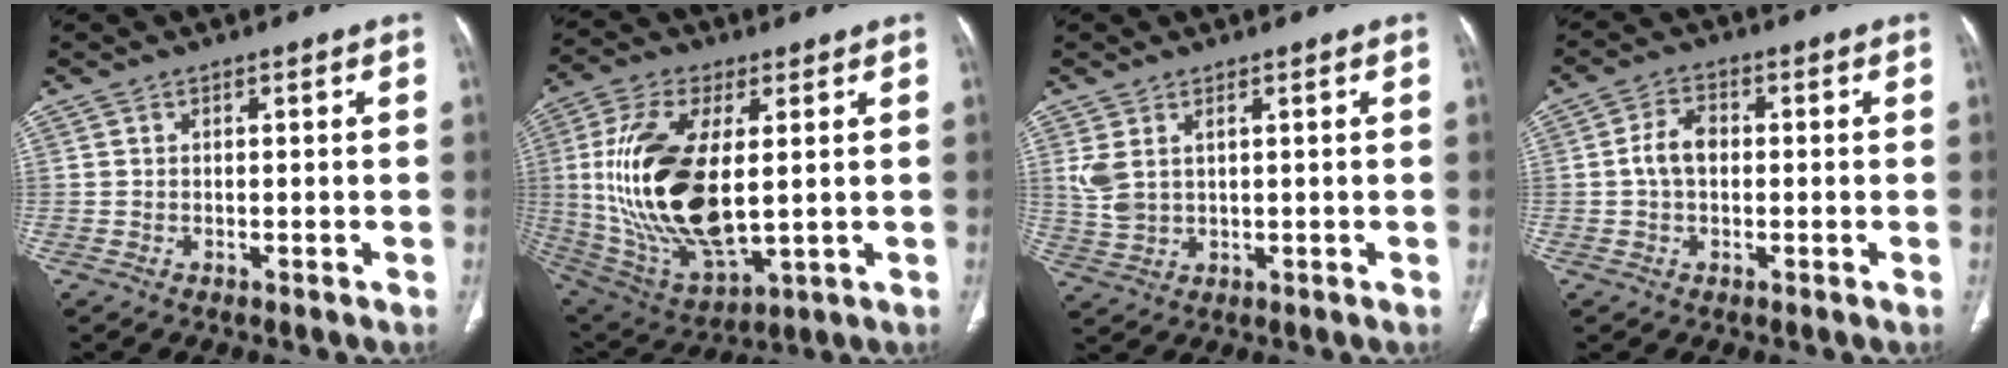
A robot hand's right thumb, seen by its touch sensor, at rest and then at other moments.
{"total": 22.6, "force": [1.8, 10.9, 19.8], "torque": [-0.402, -0.019, 0.047]}
{"total": 4.9, "force": [1.6, 2.8, 3.7], "torque": [-0.087, 0.000, 0.043]}
{"total": 5.1, "force": [0.0, 3.5, 3.8], "torque": [-0.068, 0.014, -0.007]}